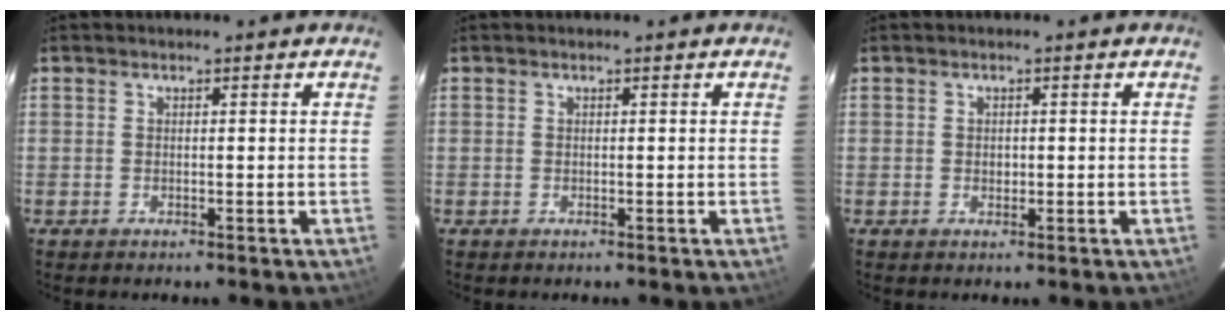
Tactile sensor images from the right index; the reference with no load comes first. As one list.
[{"total": 0.0}, {"total": 1.2, "force": [-0.1, 1.0, 0.6], "torque": [-0.009, 0.001, 0.000]}]